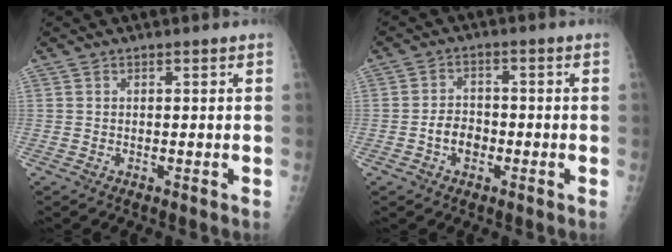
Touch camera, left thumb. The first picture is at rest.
{"total": 4.4, "force": [-1.6, 3.3, 2.5], "torque": [-0.024, 0.019, -0.030]}